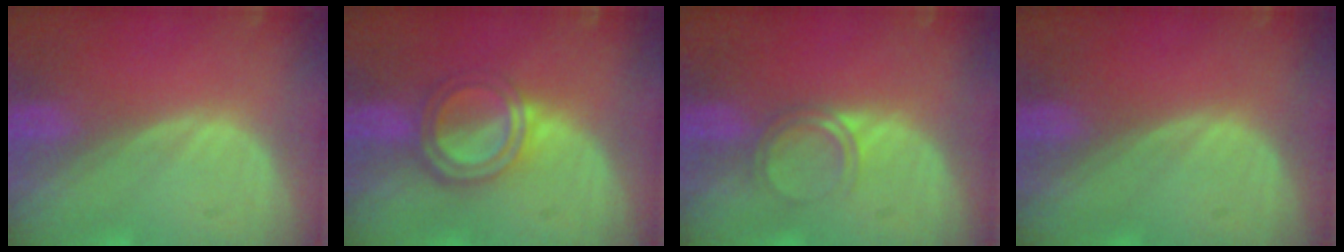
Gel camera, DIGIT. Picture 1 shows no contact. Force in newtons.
{"total": 5.6, "press": 5.3, "slide": 1.7}
{"total": 2.8, "press": 2.8, "slide": 0.2}
{"total": 0.0}